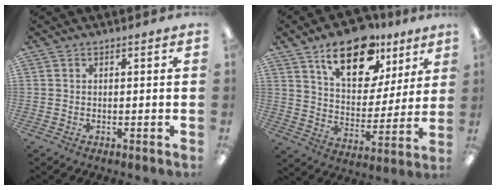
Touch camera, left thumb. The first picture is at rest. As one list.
[{"total": 18.9, "force": [12.0, 9.8, 10.9], "torque": [-0.163, -0.055, 0.205]}]